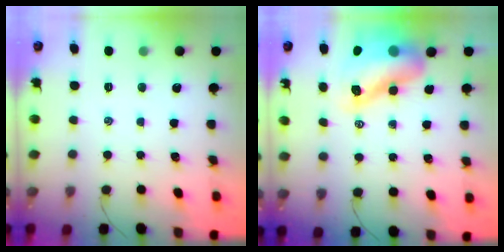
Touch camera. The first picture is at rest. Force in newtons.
{"total": 14.6, "press": 14.1, "slide": 3.9}